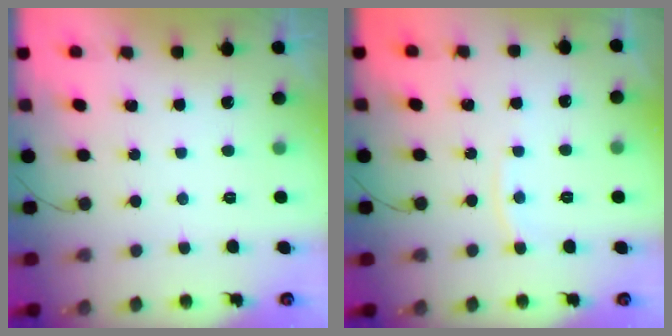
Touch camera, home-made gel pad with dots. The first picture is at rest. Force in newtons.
{"total": 4.7, "press": 4.7, "slide": 0.4}